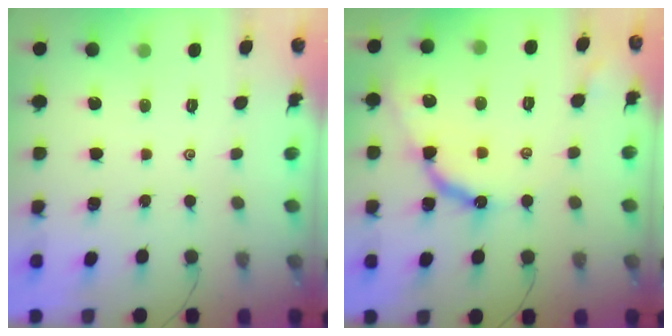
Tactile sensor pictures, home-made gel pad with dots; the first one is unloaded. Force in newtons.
{"total": 10.3, "press": 10.2, "slide": 0.9}